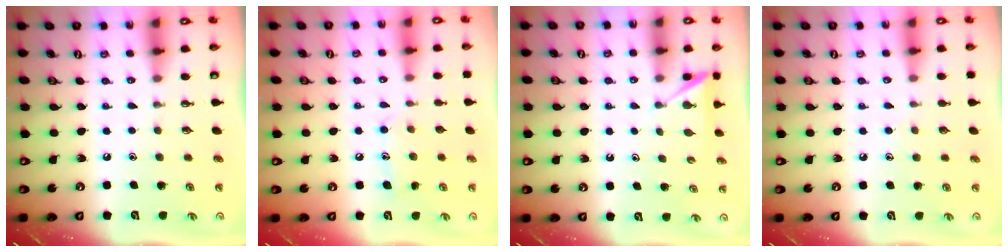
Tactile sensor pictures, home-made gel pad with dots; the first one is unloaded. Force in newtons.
{"total": 8.6, "press": 8.5, "slide": 0.6}
{"total": 3.0, "press": 3.0, "slide": 0.4}
{"total": 5.0, "press": 4.9, "slide": 0.6}